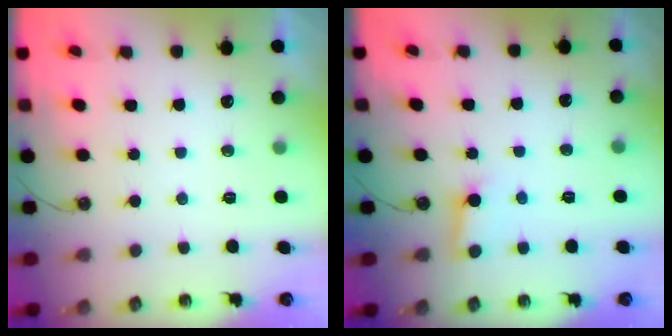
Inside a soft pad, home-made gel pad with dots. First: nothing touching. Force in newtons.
{"total": 3.0, "press": 3.0, "slide": 0.4}